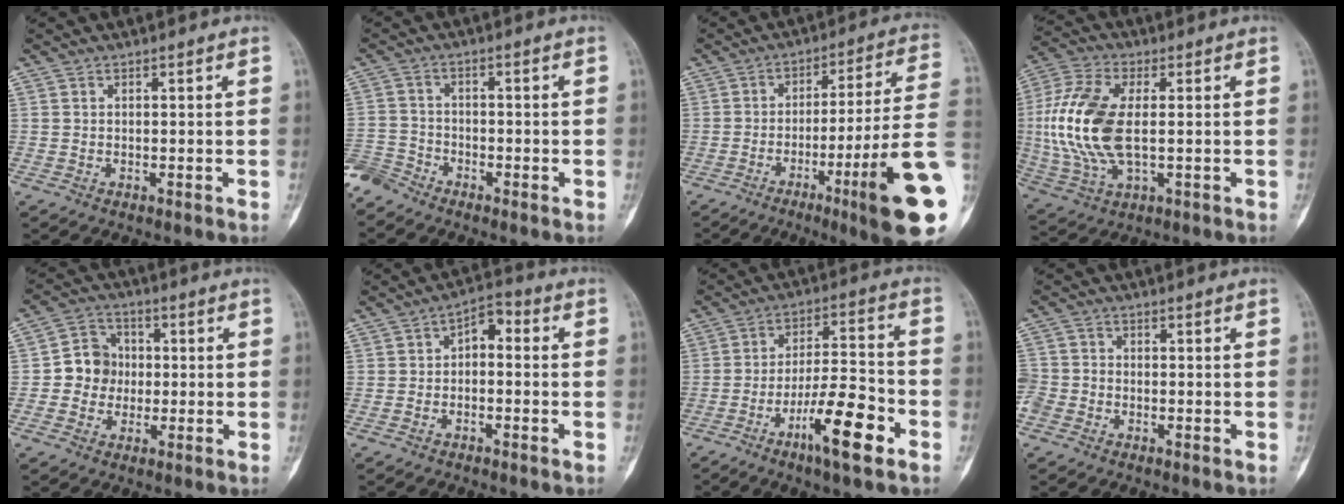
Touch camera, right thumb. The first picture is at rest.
{"total": 4.9, "force": [-4.6, 1.7, 0.3], "torque": [-0.012, 0.009, -0.103]}
{"total": 20.3, "force": [-7.3, 0.6, 19.0], "torque": [-0.232, 0.015, -0.112]}
{"total": 16.4, "force": [0.5, 8.4, 14.1], "torque": [-0.315, 0.003, 0.012]}
{"total": 7.8, "force": [-0.5, 7.1, 3.0], "torque": [-0.013, 0.018, -0.021]}
{"total": 4.6, "force": [-0.1, 2.9, 3.5], "torque": [-0.038, 0.029, -0.015]}
{"total": 13.2, "force": [-6.6, 2.8, 11.1], "torque": [-0.186, 0.038, -0.112]}
{"total": 5.5, "force": [-2.5, 4.5, 1.9], "torque": [-0.041, 0.018, -0.049]}